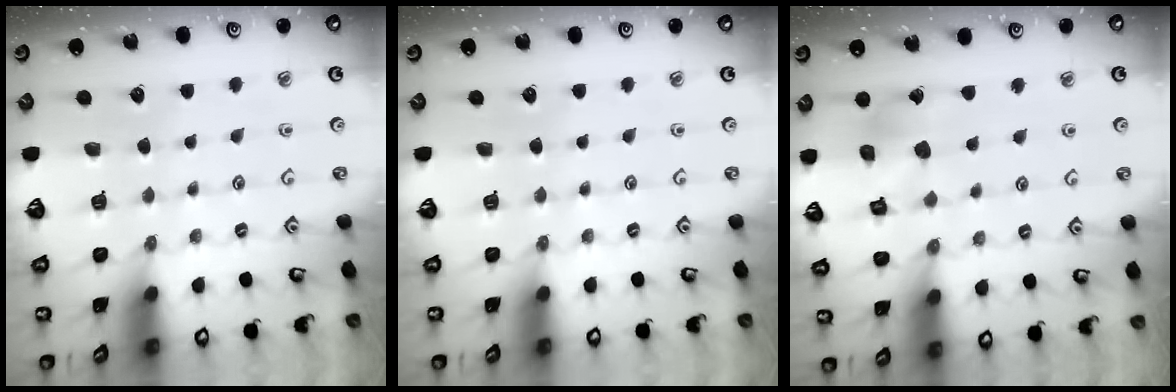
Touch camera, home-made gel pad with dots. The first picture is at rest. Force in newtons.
{"total": 0.0}
{"total": 8.9, "press": 8.8, "slide": 0.9}